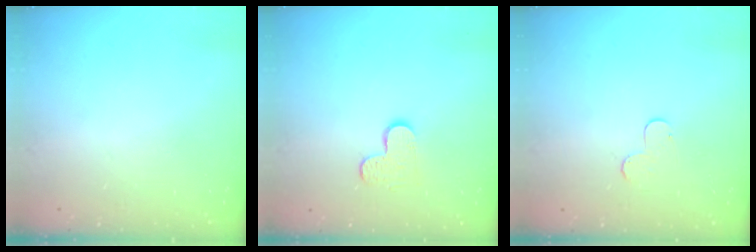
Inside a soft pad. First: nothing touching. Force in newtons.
{"total": 5.9, "press": 5.9, "slide": 0.5}
{"total": 5.2, "press": 5.1, "slide": 0.5}